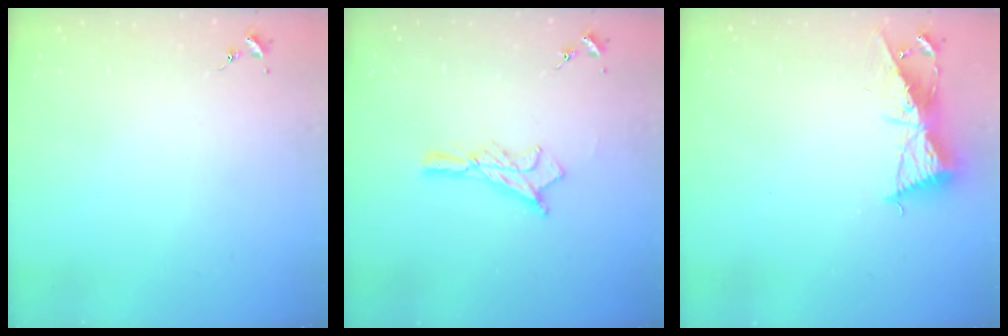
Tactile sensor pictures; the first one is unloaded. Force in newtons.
{"total": 12.9, "press": 12.8, "slide": 1.0}
{"total": 9.4, "press": 9.4, "slide": 0.6}